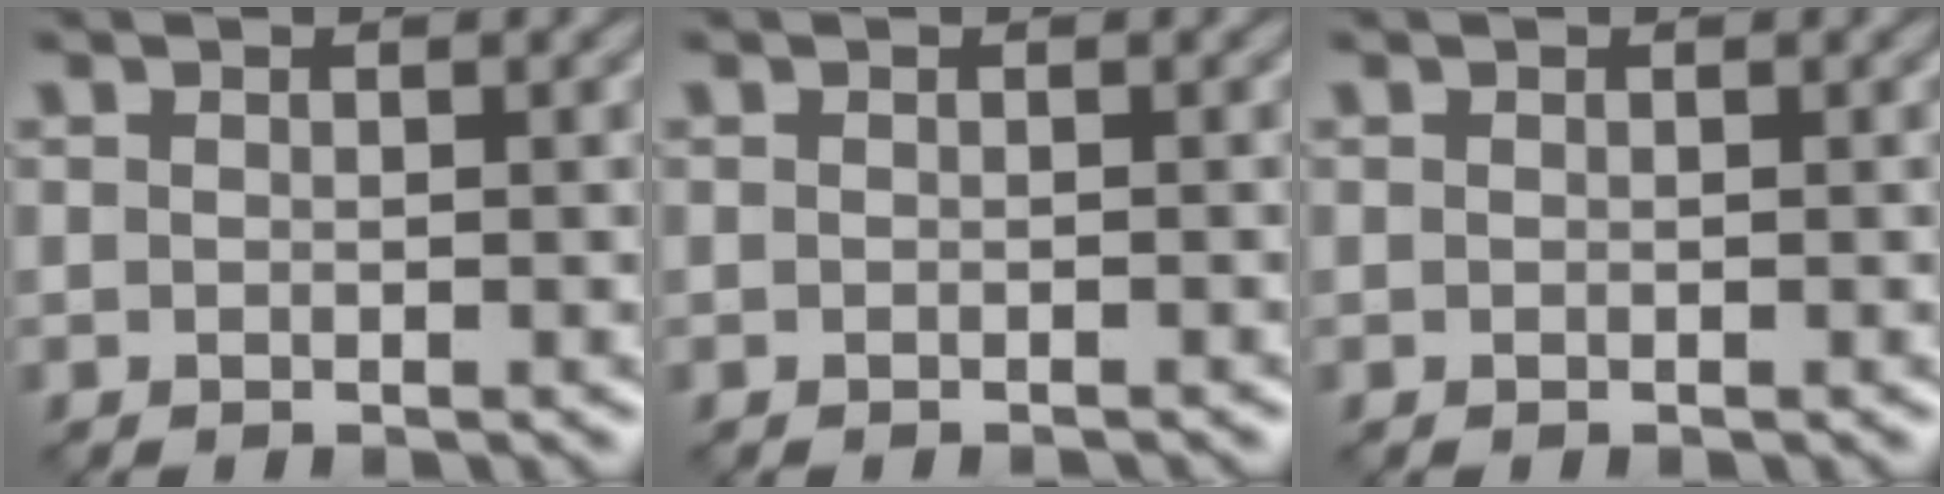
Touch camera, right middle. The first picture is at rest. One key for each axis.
{"total": 0.9, "fx": -0.9, "fy": -0.1, "fz": 0.2, "tx": 0.001, "ty": -0.003, "tz": -0.010}
{"total": 0.0}